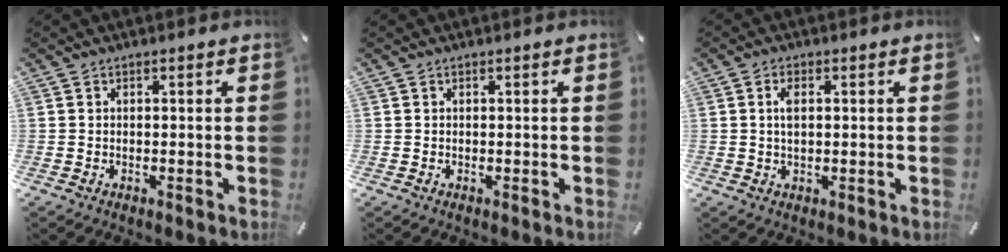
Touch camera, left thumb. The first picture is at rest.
{"total": 0.0}
{"total": 3.2, "force": [0.6, 1.7, 2.7], "torque": [-0.065, 0.005, 0.005]}